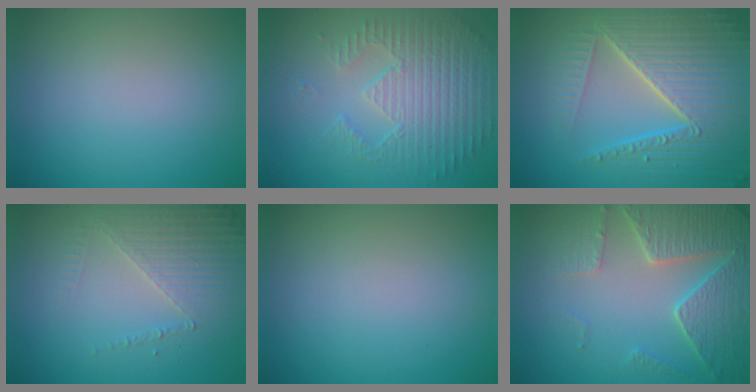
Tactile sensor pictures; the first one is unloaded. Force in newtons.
{"total": 3.8, "press": 3.6, "slide": 1.1}
{"total": 8.5, "press": 5.9, "slide": 6.1}
{"total": 4.9, "press": 3.2, "slide": 3.7}
{"total": 0.0}
{"total": 5.7, "press": 4.9, "slide": 3.0}